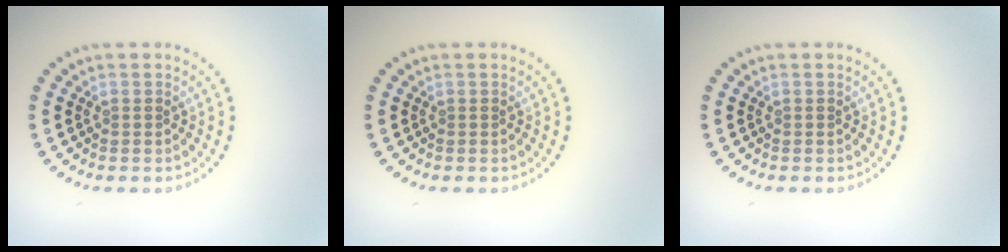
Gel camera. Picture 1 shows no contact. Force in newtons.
{"total": 0.0}
{"total": 0.0}